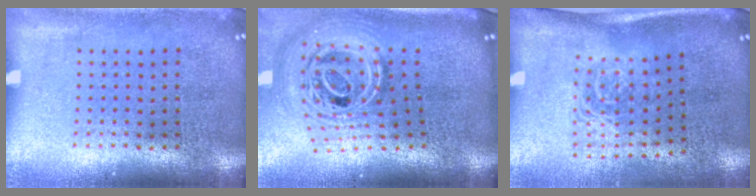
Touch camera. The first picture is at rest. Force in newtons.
{"total": 3.1, "press": 2.1, "slide": 2.3}
{"total": 1.6, "press": 1.2, "slide": 1.2}